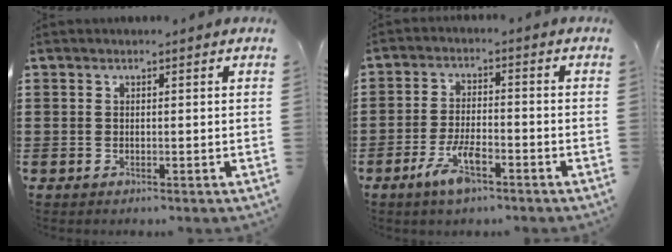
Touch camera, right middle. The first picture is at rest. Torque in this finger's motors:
{"motor_torque": [2.14, 0.00, 0.30, 0.10]}